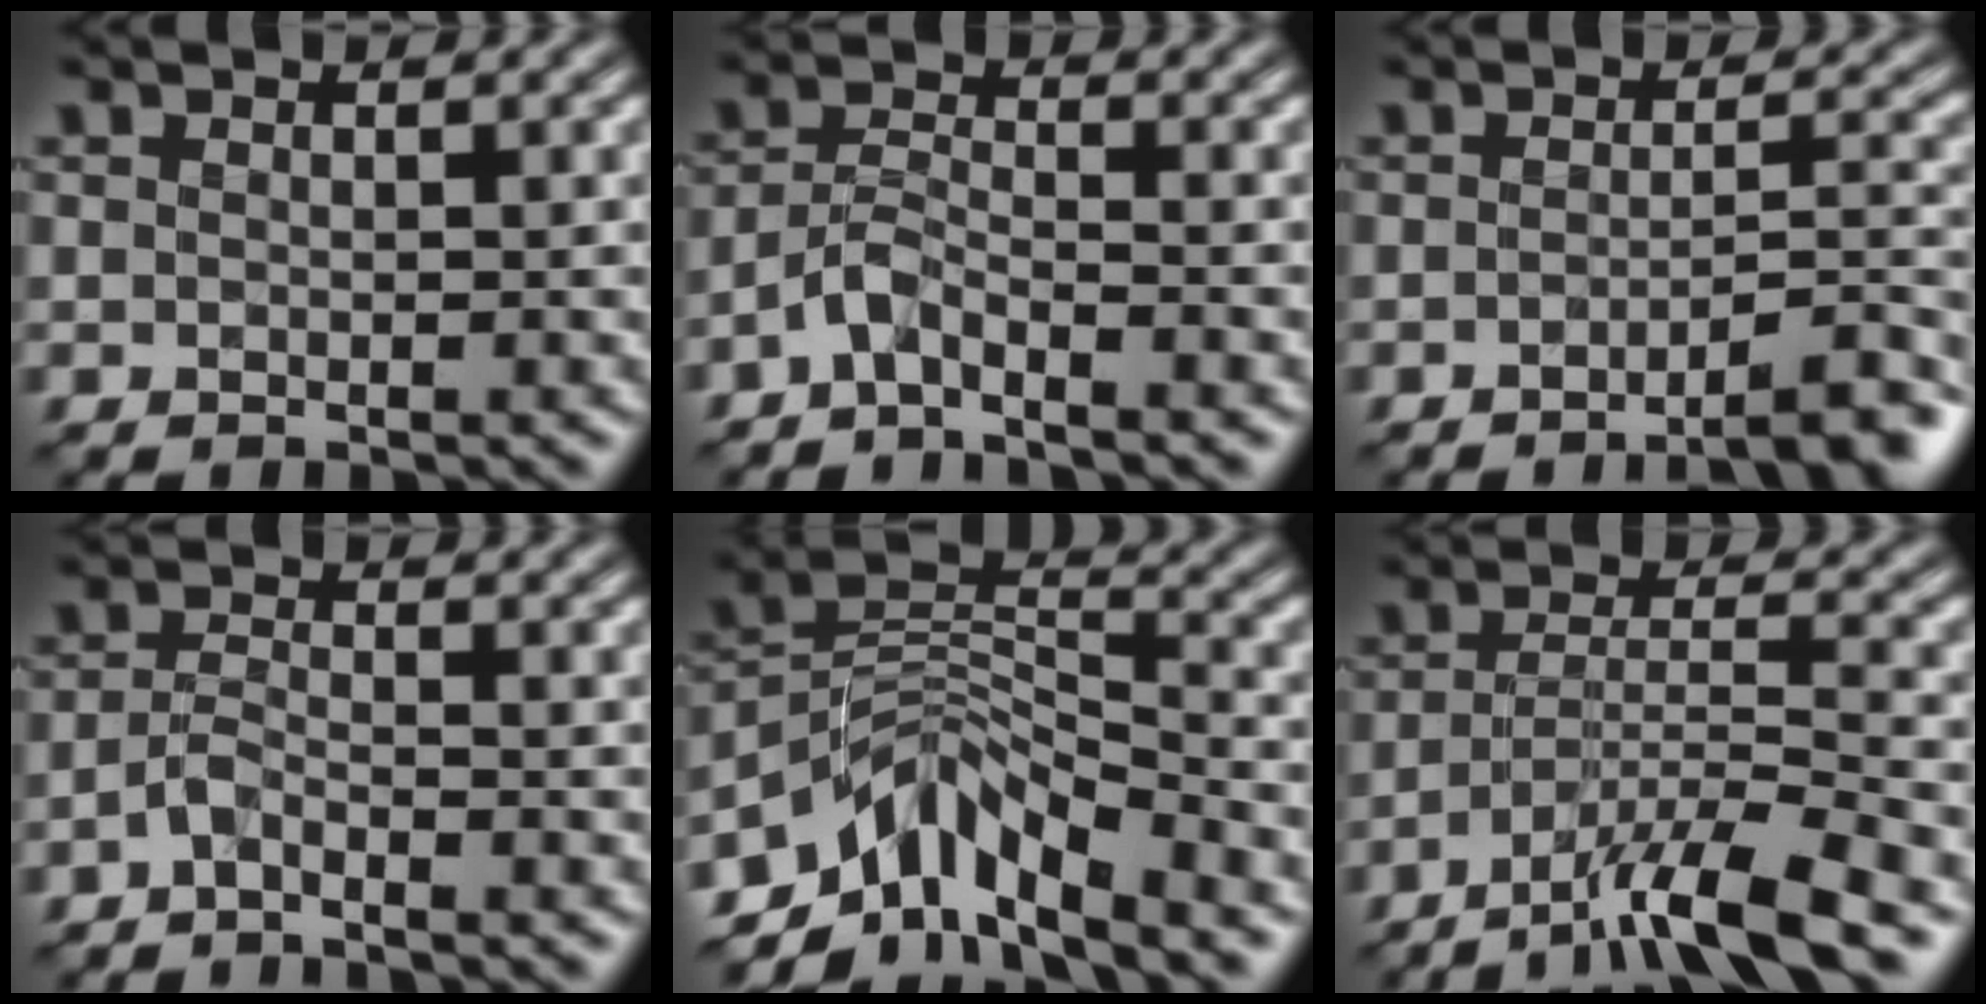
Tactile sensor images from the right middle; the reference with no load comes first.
{"total": 2.4, "force": [-1.9, 0.4, 1.3], "torque": [-0.029, 0.009, -0.048]}
{"total": 5.3, "force": [-3.7, 1.1, 3.7], "torque": [-0.036, 0.019, -0.055]}
{"total": 1.6, "force": [-1.2, 0.3, 1.0], "torque": [-0.024, 0.004, -0.034]}
{"total": 7.5, "force": [-5.6, 2.8, 4.0], "torque": [-0.054, 0.006, -0.115]}
{"total": 7.8, "force": [-5.4, 1.4, 5.5], "torque": [-0.090, 0.007, -0.100]}